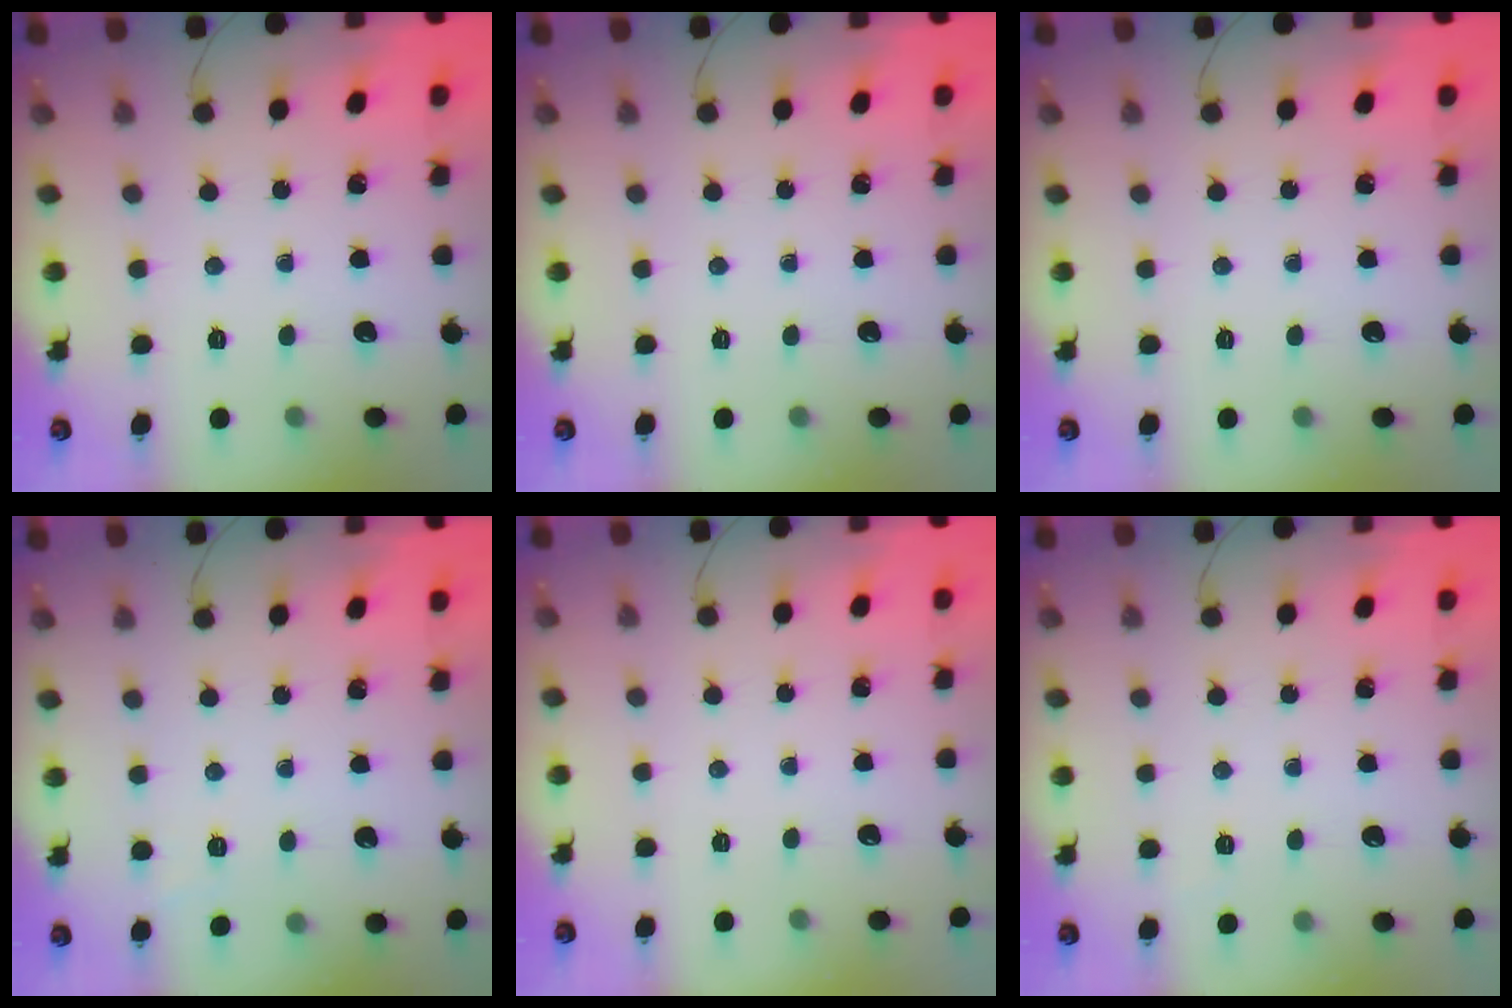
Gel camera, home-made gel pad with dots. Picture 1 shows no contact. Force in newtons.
{"total": 0.0}
{"total": 0.0}
{"total": 1.6, "press": 0.2, "slide": 1.6}
{"total": 2.4, "press": 2.4, "slide": 0.5}
{"total": 2.0, "press": 1.6, "slide": 1.2}